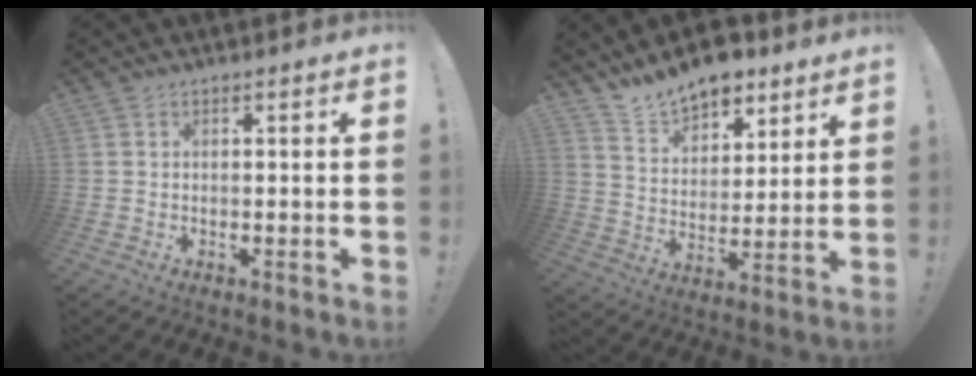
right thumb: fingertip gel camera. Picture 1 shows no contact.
{"total": 11.7, "force": [10.0, 4.9, 3.4], "torque": [-0.076, -0.072, 0.189]}